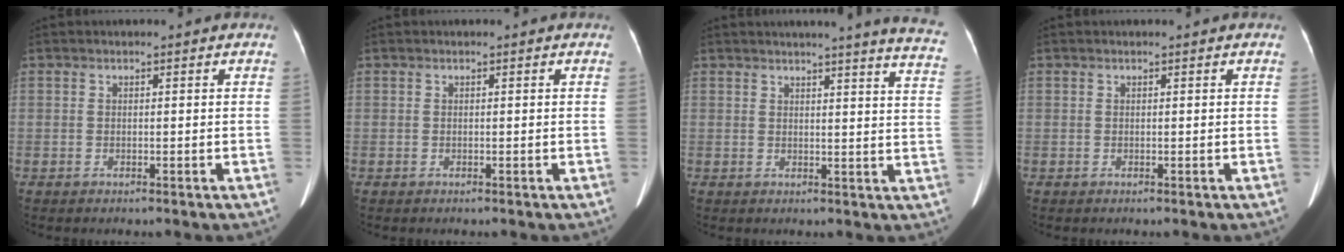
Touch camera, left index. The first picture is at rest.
{"total": 0.0}
{"total": 14.1, "force": [12.6, -0.8, 6.1], "torque": [-0.074, -0.075, 0.120]}
{"total": 0.0}